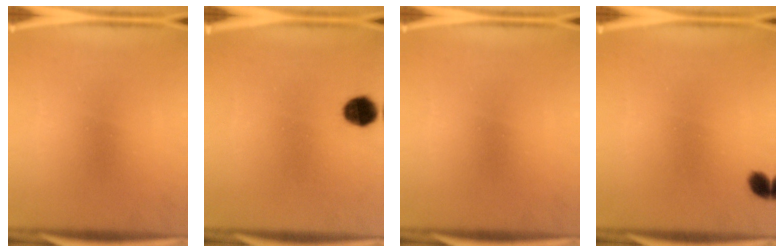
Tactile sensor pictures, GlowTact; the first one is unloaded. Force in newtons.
{"total": 5.8}
{"total": 0.0}
{"total": 2.3}